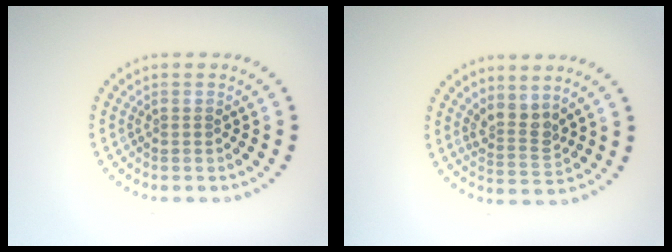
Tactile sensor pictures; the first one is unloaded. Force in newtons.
{"total": 2.6, "press": 2.0, "slide": 1.7}